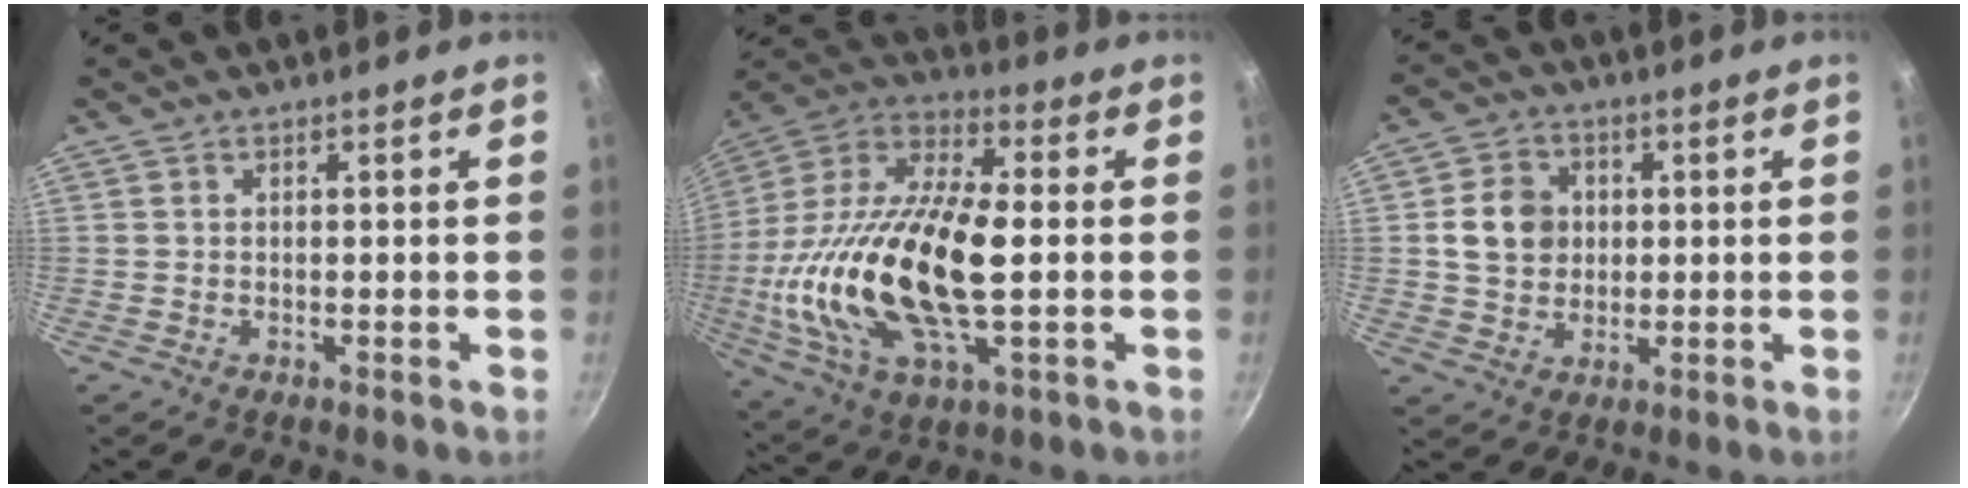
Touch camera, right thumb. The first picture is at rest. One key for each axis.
{"total": 27.4, "fx": -1.5, "fy": 12.5, "fz": 24.3, "tx": -0.483, "ty": 0.022, "tz": -0.035}
{"total": 8.2, "fx": 1.1, "fy": 7.0, "fz": 4.1, "tx": -0.048, "ty": 0.009, "tz": 0.012}